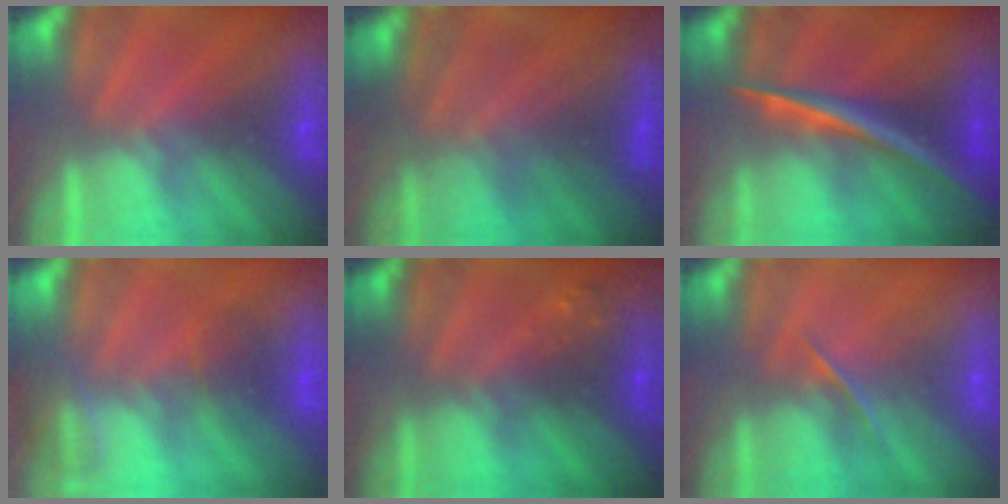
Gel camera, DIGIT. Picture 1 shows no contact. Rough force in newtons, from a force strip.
{"total": 4.7}
{"total": 2.6}
{"total": 3.3}
{"total": 7.7}
{"total": 1.4}